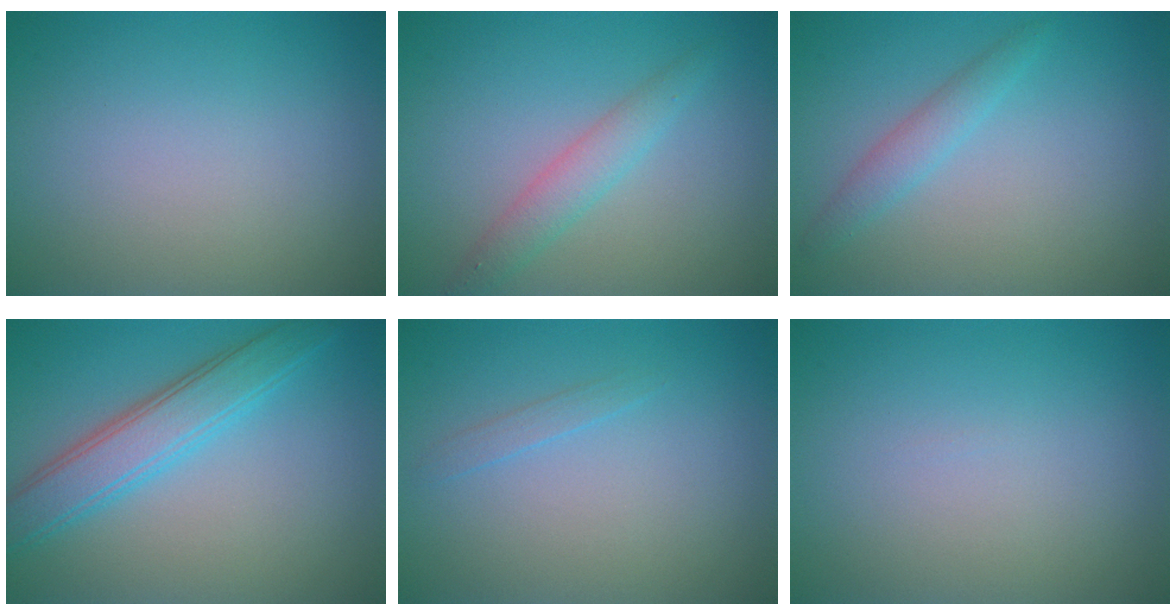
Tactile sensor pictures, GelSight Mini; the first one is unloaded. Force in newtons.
{"total": 2.3, "press": 2.3, "slide": 0.1}
{"total": 1.9, "press": 1.9, "slide": 0.1}
{"total": 4.5, "press": 4.5, "slide": 0.1}
{"total": 0.8, "press": 0.8, "slide": 0.1}
{"total": 0.0}